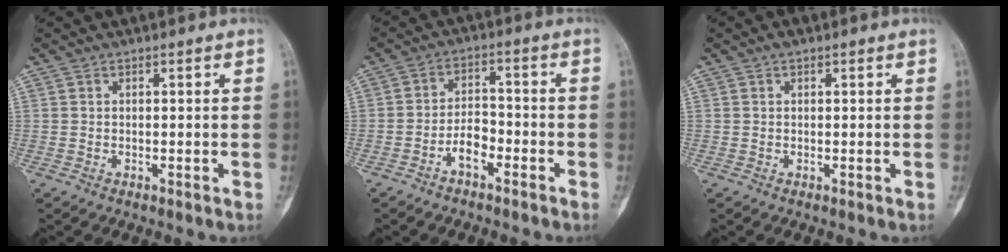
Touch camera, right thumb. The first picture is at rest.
{"total": 5.2, "force": [-3.0, 2.5, 3.4], "torque": [-0.053, 0.030, -0.057]}
{"total": 1.3, "force": [0.7, 0.6, 0.8], "torque": [-0.009, 0.005, 0.006]}